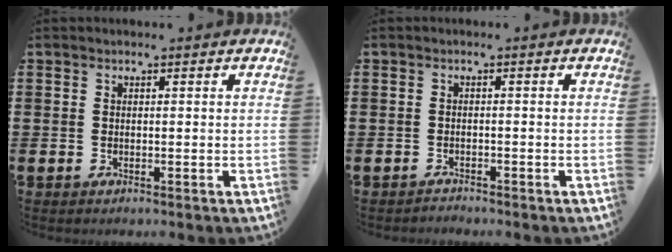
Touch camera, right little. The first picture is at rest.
{"total": 0.9, "force": [-0.9, 0.0, -0.1], "torque": [-0.001, 0.001, -0.020]}